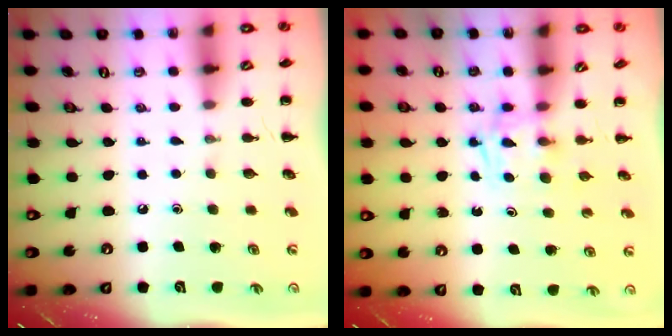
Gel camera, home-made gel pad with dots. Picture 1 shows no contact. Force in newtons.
{"total": 2.5, "press": 2.3, "slide": 1.0}